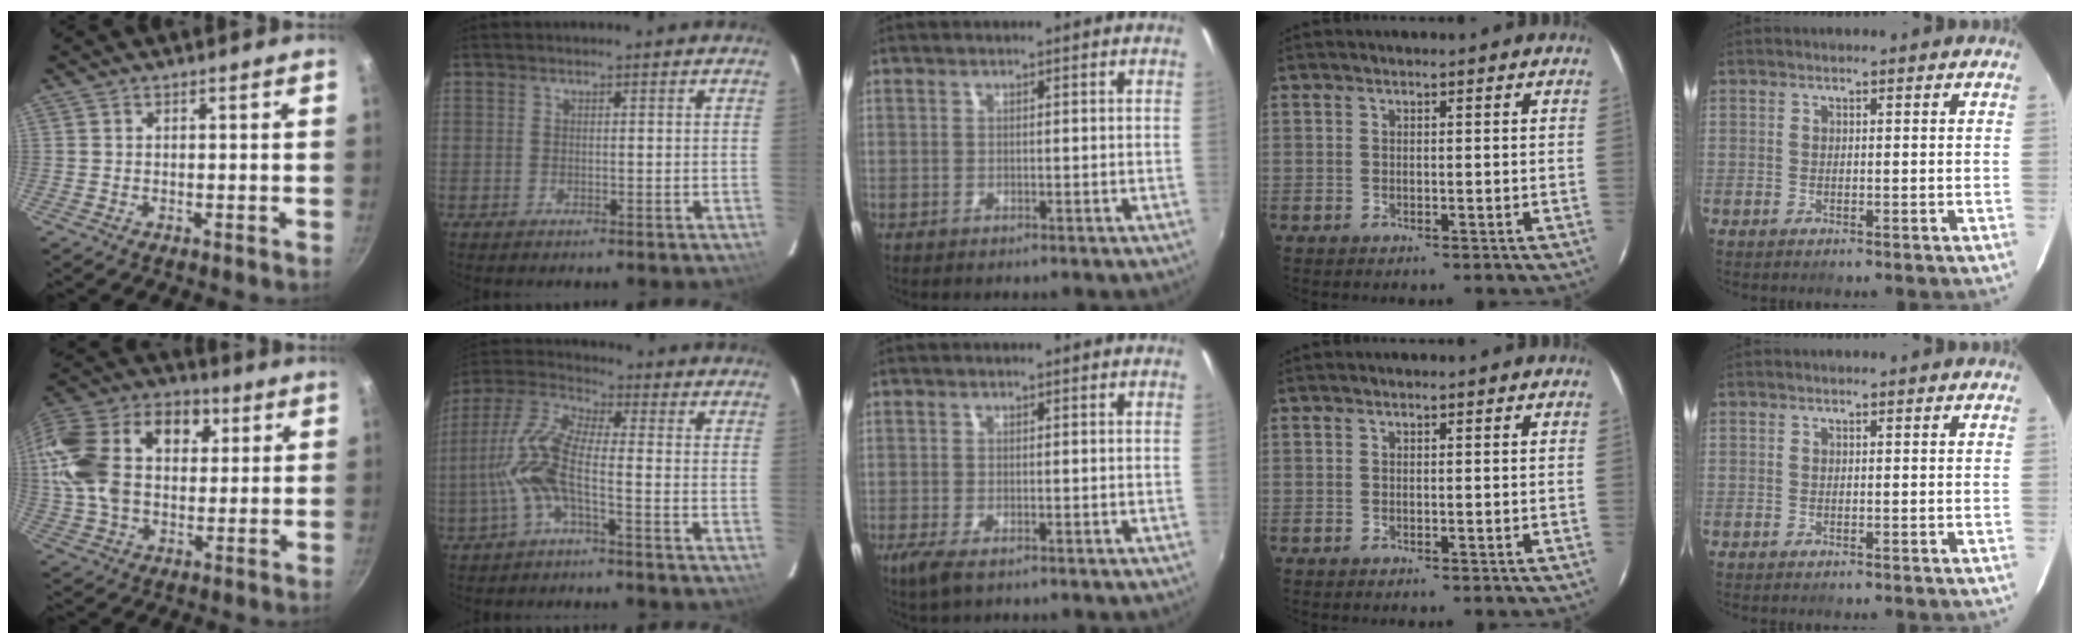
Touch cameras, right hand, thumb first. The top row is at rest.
{"thumb": {"total": 24.0, "force": [4.8, 16.6, 16.8], "torque": [-0.320, 0.035, 0.071]}, "index": {"total": 9.7, "force": [-2.9, 1.9, 9.1], "torque": [-0.213, 0.009, -0.059]}, "middle": {"total": 3.8, "force": [-2.1, 1.0, 2.9], "torque": [-0.061, -0.015, -0.036]}}